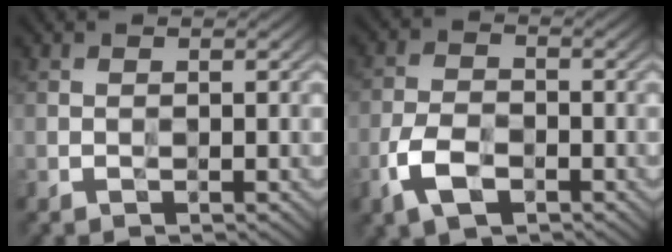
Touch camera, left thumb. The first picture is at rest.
{"total": 5.9, "force": [-3.0, 3.0, 4.1], "torque": [-0.089, -0.005, -0.067]}